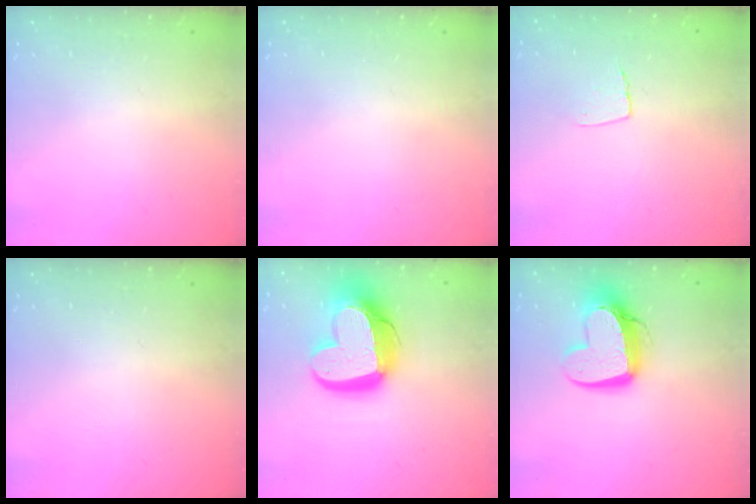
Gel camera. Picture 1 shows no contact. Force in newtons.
{"total": 0.0}
{"total": 5.0, "press": 5.0, "slide": 0.3}
{"total": 0.0}
{"total": 21.9, "press": 21.8, "slide": 2.2}
{"total": 13.7, "press": 13.7, "slide": 1.3}